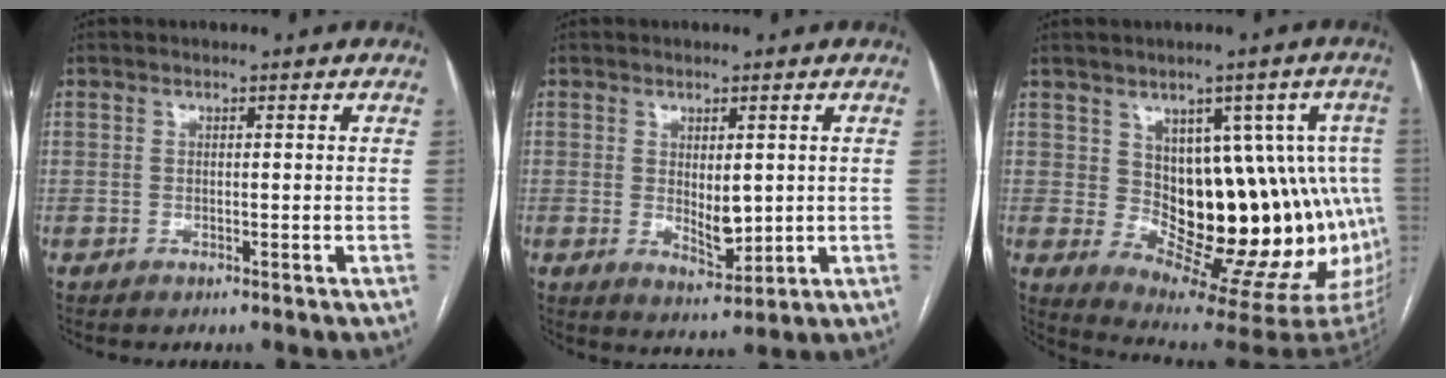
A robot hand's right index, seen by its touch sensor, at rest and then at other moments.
{"total": 4.6, "force": [0.4, 2.1, 4.1], "torque": [-0.067, -0.012, 0.017]}
{"total": 16.7, "force": [0.8, 7.7, 14.8], "torque": [-0.146, 0.025, 0.030]}